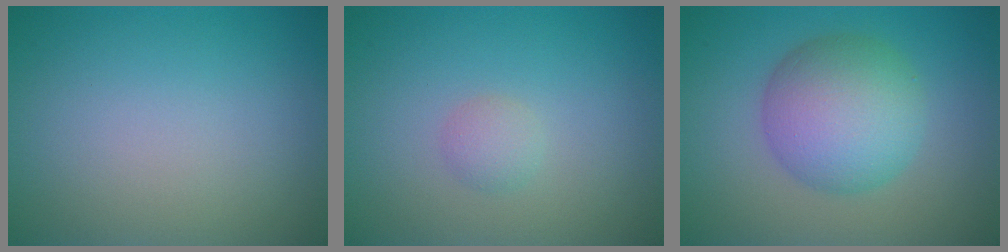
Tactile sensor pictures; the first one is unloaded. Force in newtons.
{"total": 1.2, "press": 1.2, "slide": 0.0}
{"total": 7.0, "press": 7.0, "slide": 0.1}